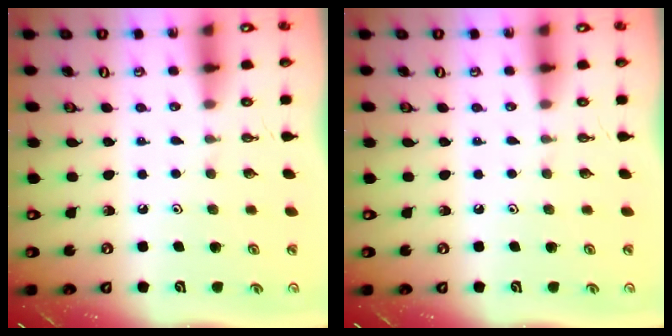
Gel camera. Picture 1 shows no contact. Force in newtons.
{"total": 0.0}